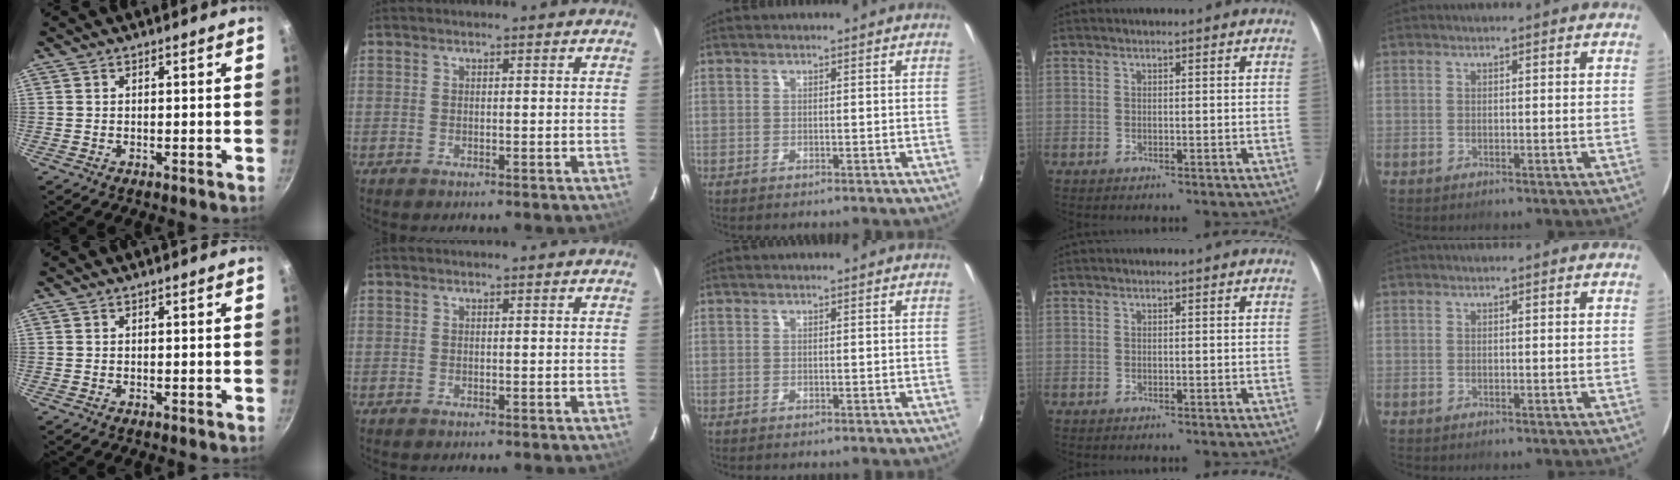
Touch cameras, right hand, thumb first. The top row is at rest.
{}